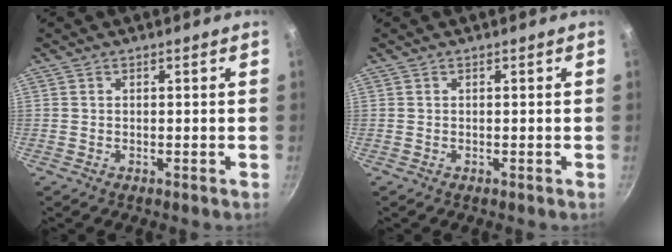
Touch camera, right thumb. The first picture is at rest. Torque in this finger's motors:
{"motor_torque": [-0.10, 0.10, 0.00, 0.00, 0.00]}